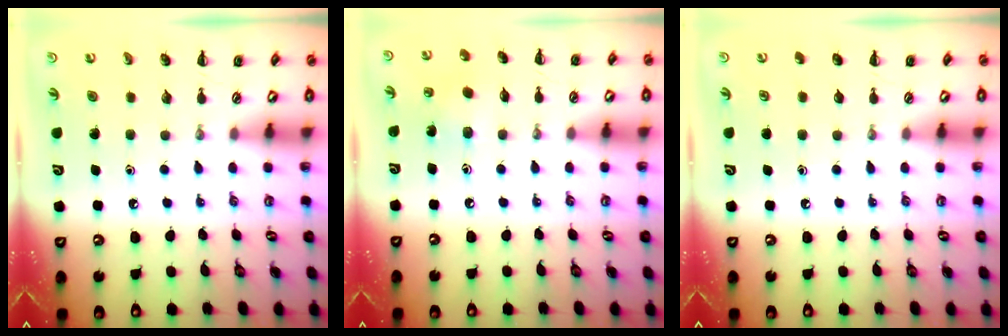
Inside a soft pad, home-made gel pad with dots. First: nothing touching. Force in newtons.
{"total": 3.1, "press": 3.1, "slide": 0.5}
{"total": 0.0}